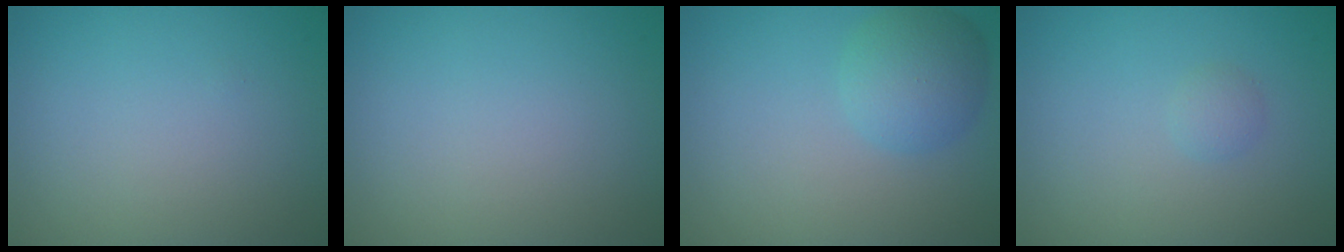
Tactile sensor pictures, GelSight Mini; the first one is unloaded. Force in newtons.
{"total": 0.0}
{"total": 3.6, "press": 3.6, "slide": 0.1}
{"total": 0.9, "press": 0.9, "slide": 0.0}